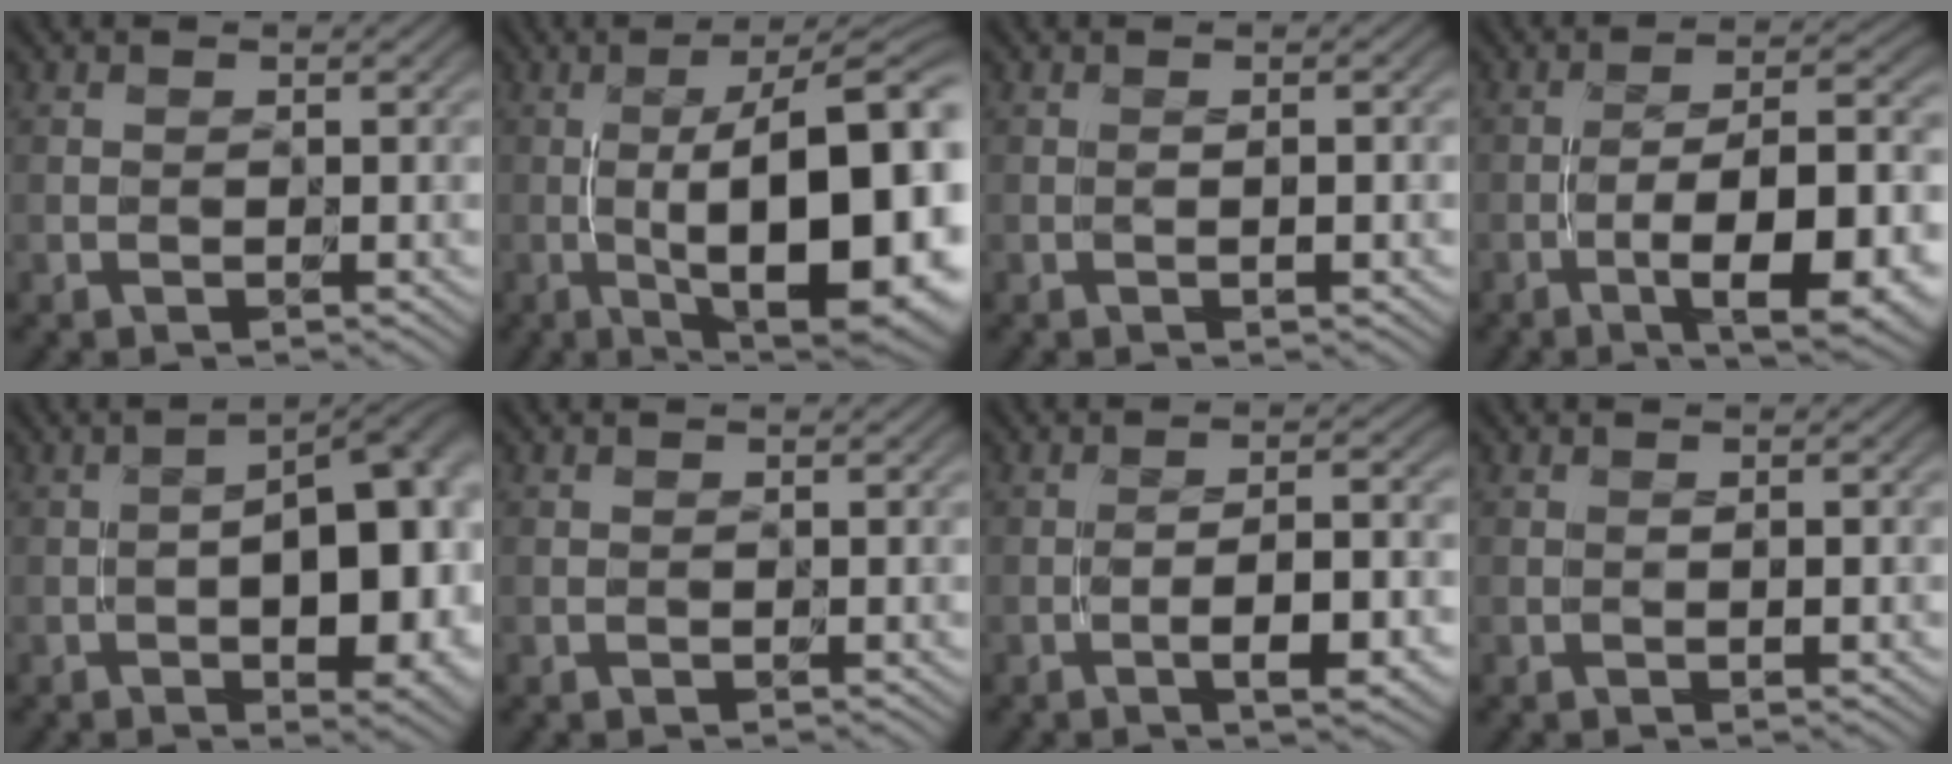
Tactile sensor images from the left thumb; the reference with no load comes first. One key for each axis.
{"total": 19.1, "fx": -2.7, "fy": 5.9, "fz": 17.9, "tx": -0.230, "ty": 0.002, "tz": -0.036}
{"total": 1.3, "fx": -0.4, "fy": 0.1, "fz": 1.3, "tx": -0.025, "ty": -0.001, "tz": -0.006}
{"total": 12.3, "fx": -5.4, "fy": 3.2, "fz": 10.6, "tx": -0.159, "ty": 0.004, "tz": -0.077}
{"total": 13.9, "fx": -2.6, "fy": 5.8, "fz": 12.3, "tx": -0.136, "ty": -0.001, "tz": -0.038}
{"total": 0.0}
{"total": 6.6, "fx": -3.1, "fy": 1.3, "fz": 5.6, "tx": -0.088, "ty": 0.002, "tz": -0.040}
{"total": 1.1, "fx": -0.2, "fy": 0.1, "fz": 1.0, "tx": -0.021, "ty": -0.002, "tz": -0.003}